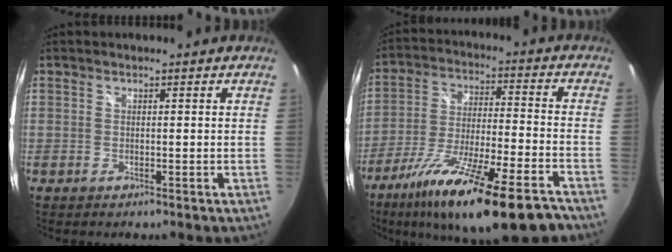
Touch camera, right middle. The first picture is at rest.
{"total": 22.1, "force": [-15.9, 3.3, 15.0], "torque": [-0.266, -0.049, -0.259]}